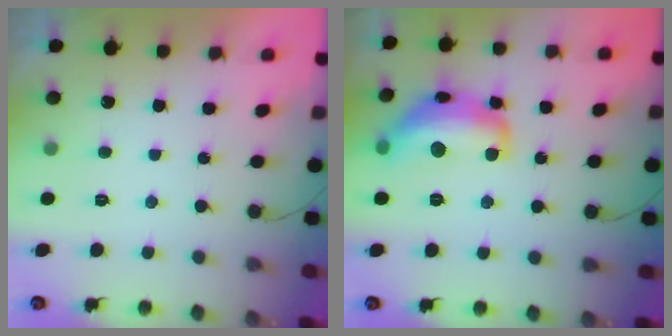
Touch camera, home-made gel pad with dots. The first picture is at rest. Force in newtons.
{"total": 15.5, "press": 15.5, "slide": 0.8}